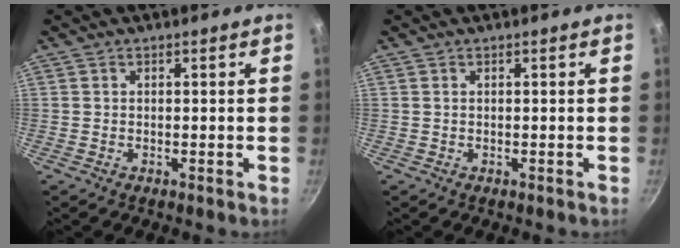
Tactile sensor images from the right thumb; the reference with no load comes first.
{"total": 0.0}